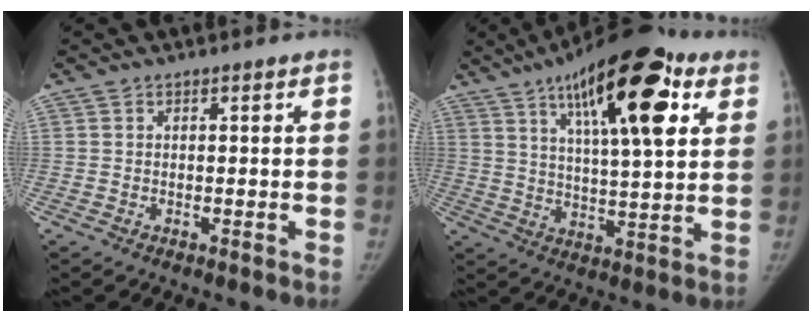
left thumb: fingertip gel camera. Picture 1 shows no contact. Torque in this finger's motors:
{"motor_torque": [0.63, 0.33, 1.74, -1.03, 0.16]}